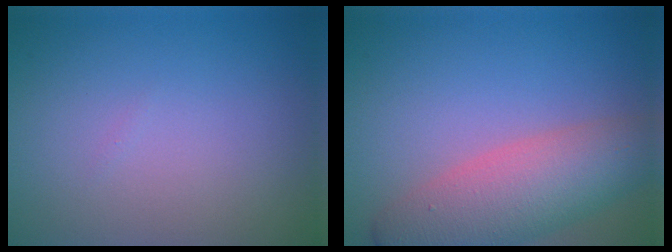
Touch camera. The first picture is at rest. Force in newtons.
{"total": 7.5, "press": 7.5, "slide": 0.4}